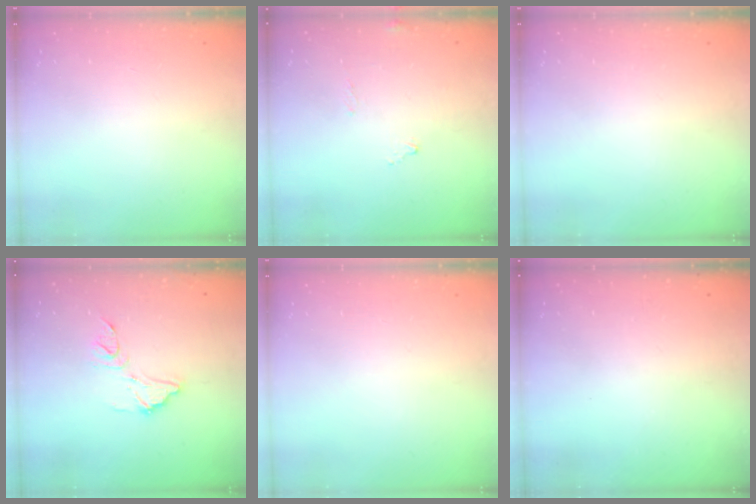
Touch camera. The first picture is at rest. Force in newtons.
{"total": 8.6, "press": 8.6, "slide": 0.5}
{"total": 0.0}
{"total": 10.9, "press": 10.8, "slide": 1.1}
{"total": 0.0}
{"total": 3.0, "press": 3.0, "slide": 0.1}